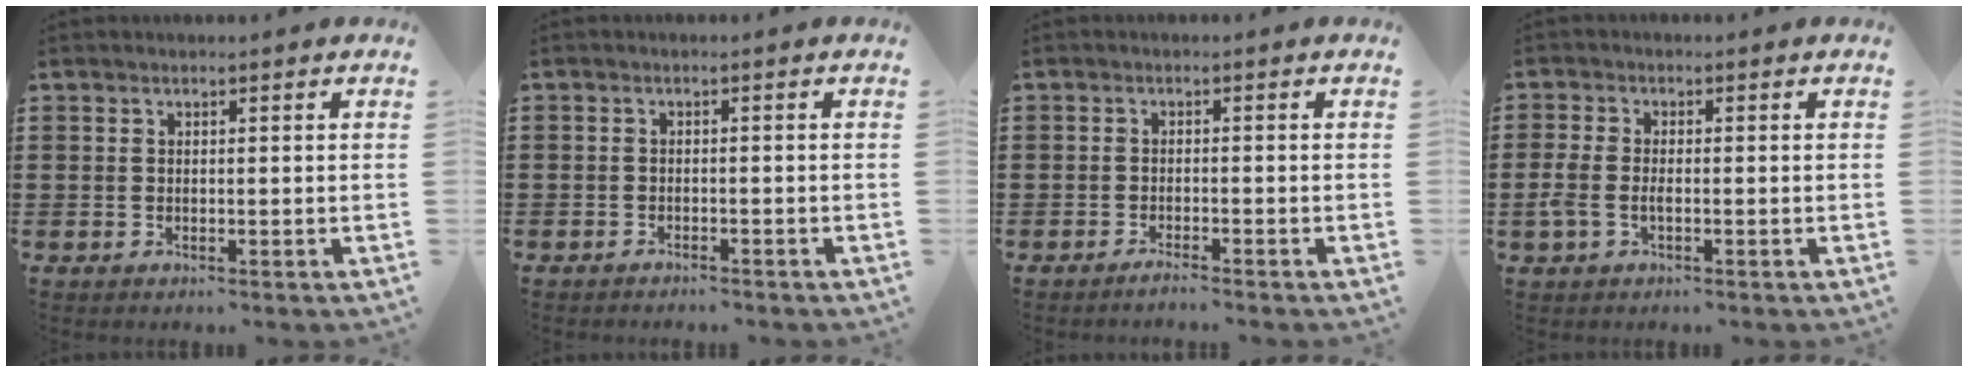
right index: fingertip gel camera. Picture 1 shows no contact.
{"total": 1.1, "force": [-1.1, 0.2, -0.1], "torque": [-0.002, 0.005, -0.024]}
{"total": 1.6, "force": [-1.5, -0.3, 0.5], "torque": [-0.007, -0.003, -0.028]}
{"total": 2.6, "force": [-0.9, 1.2, 2.1], "torque": [-0.060, -0.007, -0.022]}